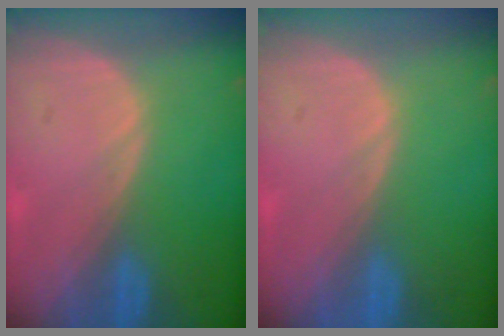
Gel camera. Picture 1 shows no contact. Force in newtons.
{"total": 0.0}